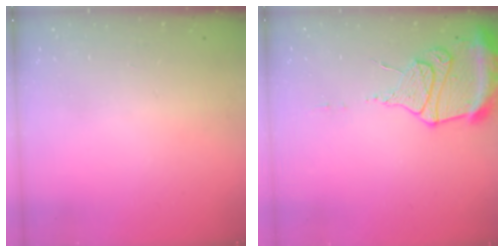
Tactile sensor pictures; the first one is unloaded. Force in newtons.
{"total": 14.1, "press": 14.1, "slide": 1.3}